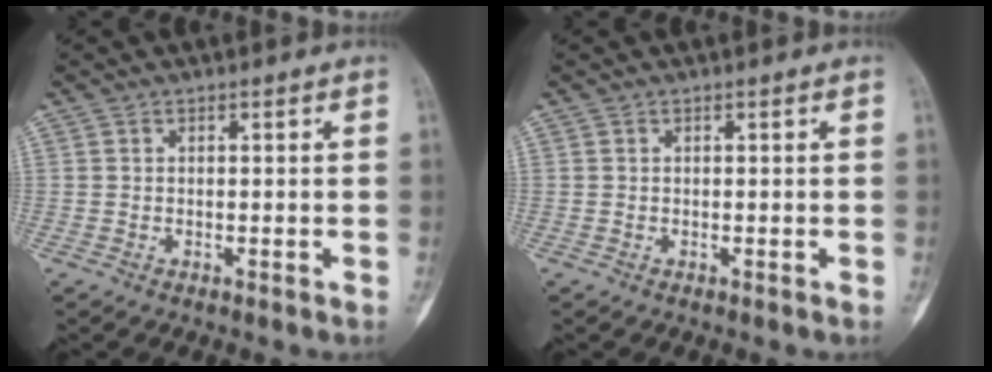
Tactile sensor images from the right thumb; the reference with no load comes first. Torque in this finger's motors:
{"motor_torque": [0.00, 0.00, 0.07, -0.01, 0.01]}